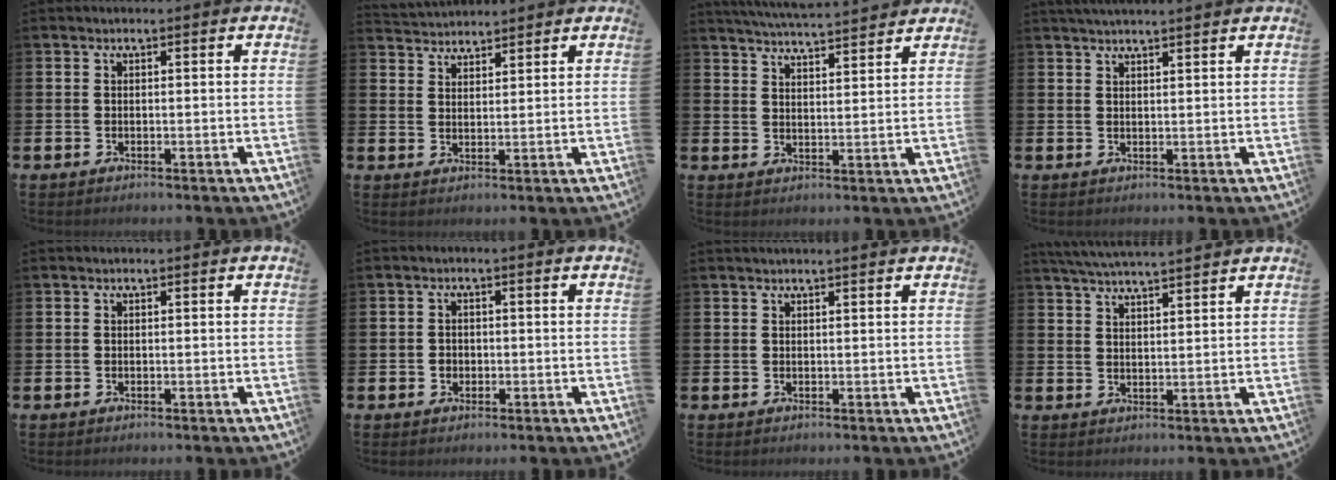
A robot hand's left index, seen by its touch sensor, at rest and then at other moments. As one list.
[{"total": 3.1, "force": [3.0, 0.4, -0.4], "torque": [-0.001, -0.013, 0.056]}, {"total": 5.1, "force": [5.1, -0.1, 0.7], "torque": [-0.026, -0.032, 0.090]}, {"total": 2.2, "force": [2.2, -0.2, 0.4], "torque": [-0.010, -0.007, 0.040]}, {"total": 0.0}, {"total": 1.4, "force": [-0.2, 1.3, 0.4], "torque": [-0.002, 0.005, -0.007]}, {"total": 0.8, "force": [0.8, -0.1, 0.2], "torque": [-0.001, -0.002, 0.014]}, {"total": 4.8, "force": [4.7, -0.2, 1.0], "torque": [-0.032, -0.019, 0.086]}]